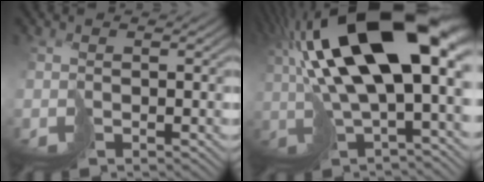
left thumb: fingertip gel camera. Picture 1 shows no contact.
{"total": 19.1, "force": [4.1, 7.2, 17.2], "torque": [-0.330, 0.019, 0.071]}